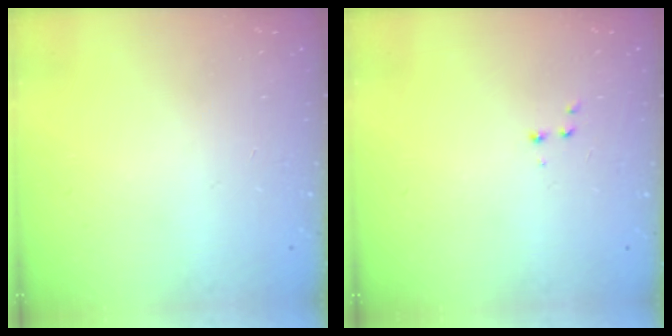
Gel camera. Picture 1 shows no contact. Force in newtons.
{"total": 2.6, "press": 2.5, "slide": 0.6}